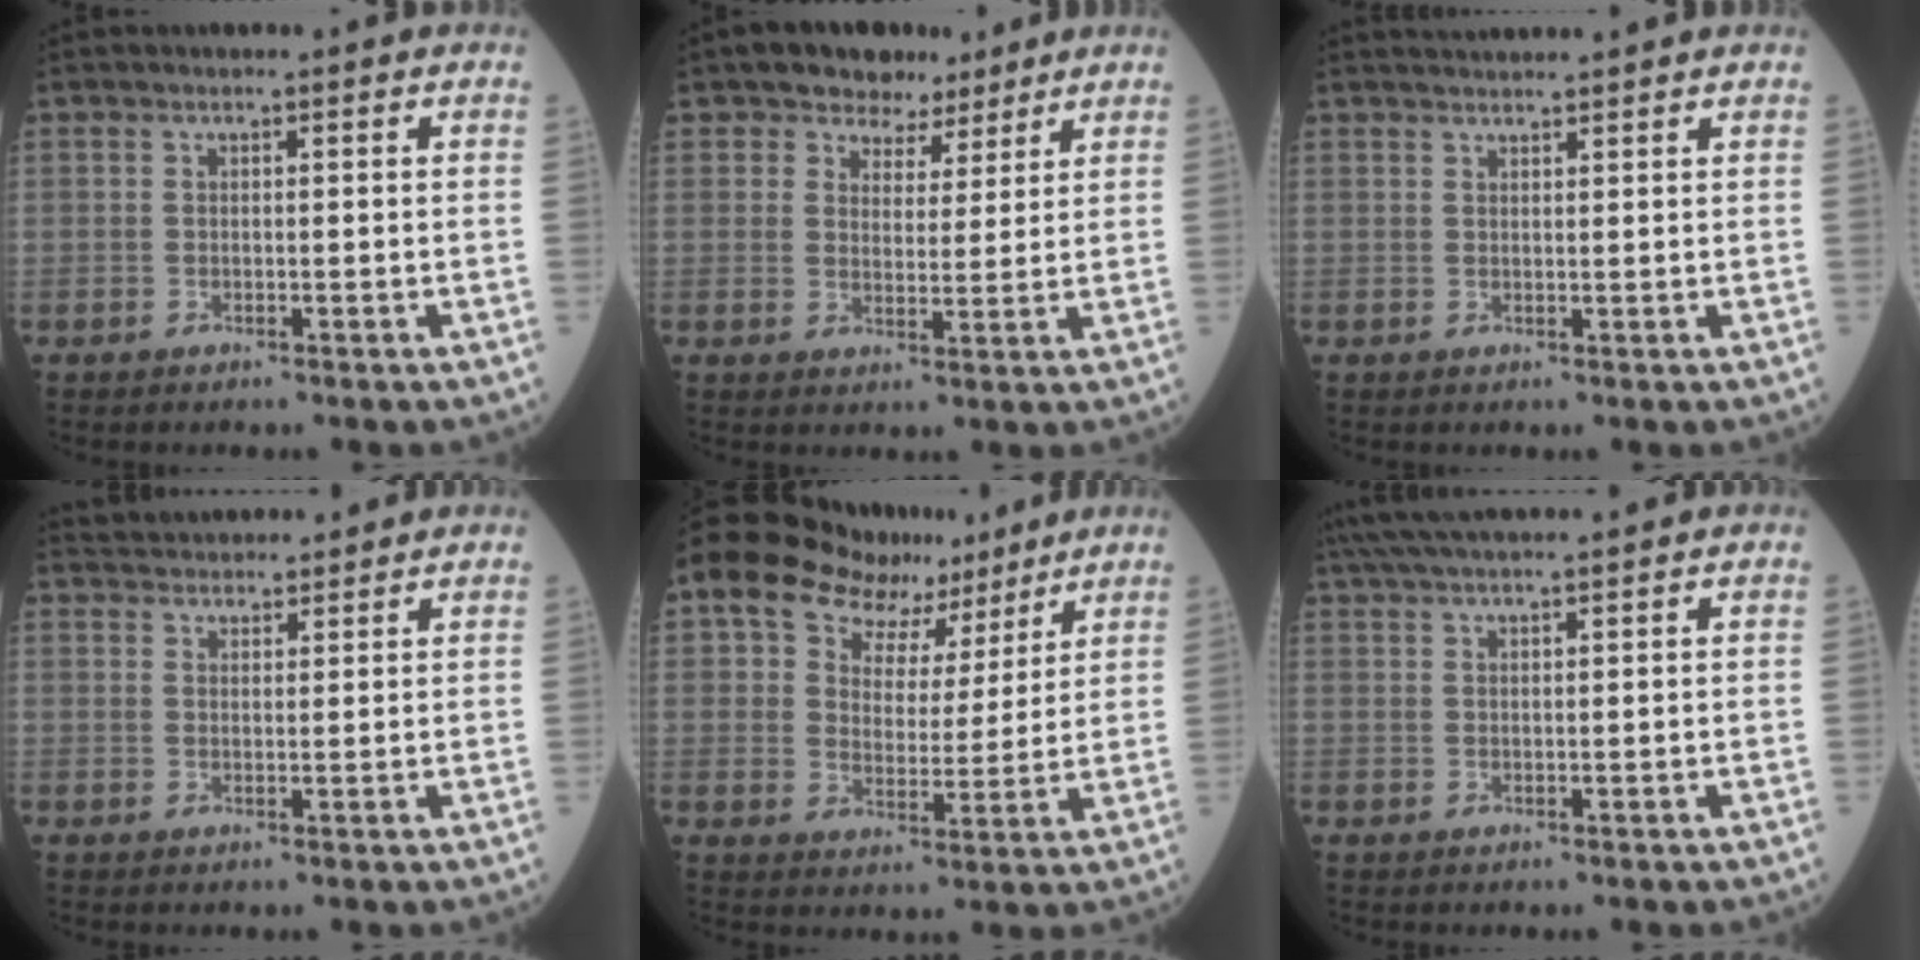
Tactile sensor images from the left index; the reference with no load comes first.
{"total": 5.7, "force": [4.3, 3.6, 1.1], "torque": [-0.013, 0.015, 0.069]}
{"total": 4.4, "force": [4.2, -0.3, 1.3], "torque": [-0.017, 0.031, 0.063]}
{"total": 7.6, "force": [7.3, 1.2, 1.5], "torque": [-0.026, 0.032, 0.110]}
{"total": 12.4, "force": [9.5, 7.0, 3.7], "torque": [-0.064, 0.030, 0.140]}
{"total": 9.8, "force": [8.6, -0.3, 4.7], "torque": [-0.081, 0.034, 0.132]}